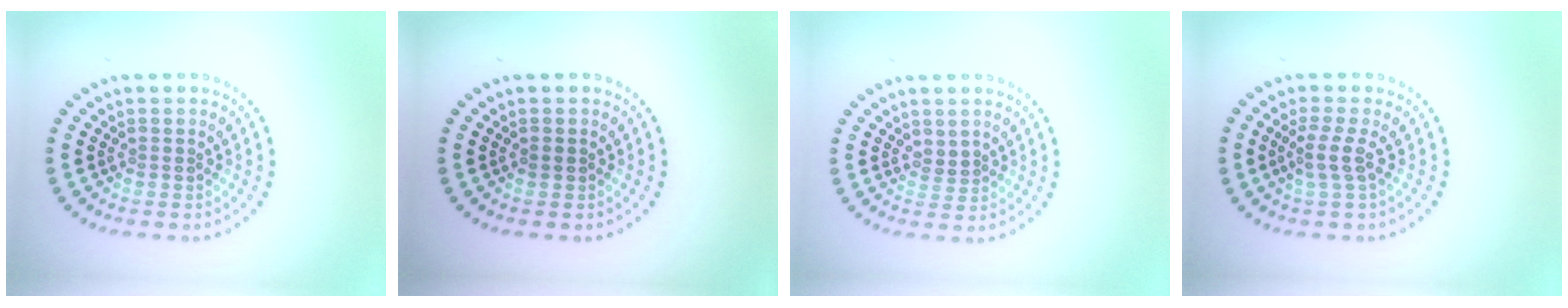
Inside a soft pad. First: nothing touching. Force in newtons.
{"total": 0.7, "press": 0.7, "slide": 0.2}
{"total": 0.9, "press": 0.8, "slide": 0.5}
{"total": 2.2, "press": 1.7, "slide": 1.4}